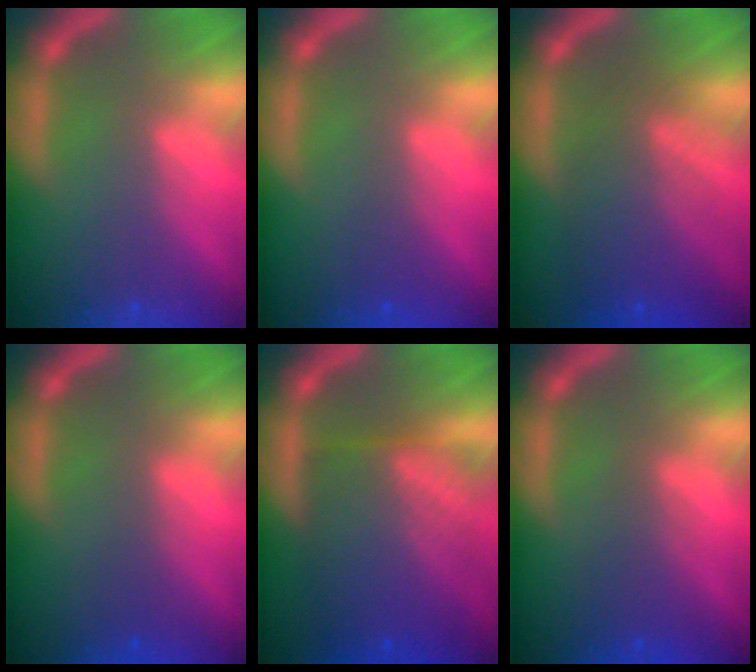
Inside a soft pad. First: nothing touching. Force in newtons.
{"total": 0.9}
{"total": 7.1}
{"total": 0.9}
{"total": 10.1}
{"total": 2.5}